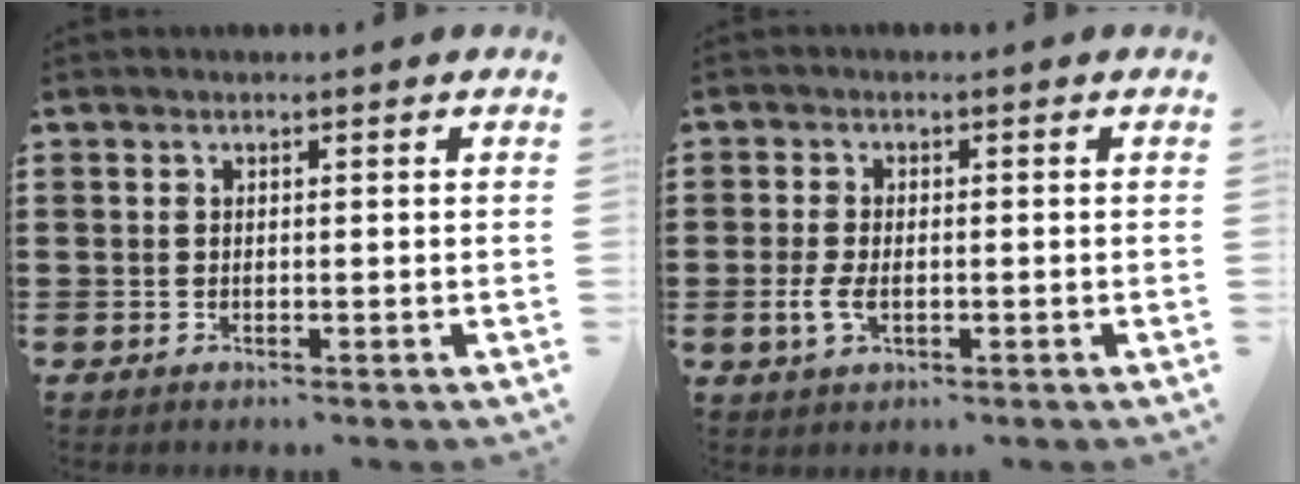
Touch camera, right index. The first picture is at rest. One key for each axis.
{"total": 3.2, "fx": -0.9, "fy": 1.8, "fz": 2.4, "tx": -0.059, "ty": -0.006, "tz": -0.019}